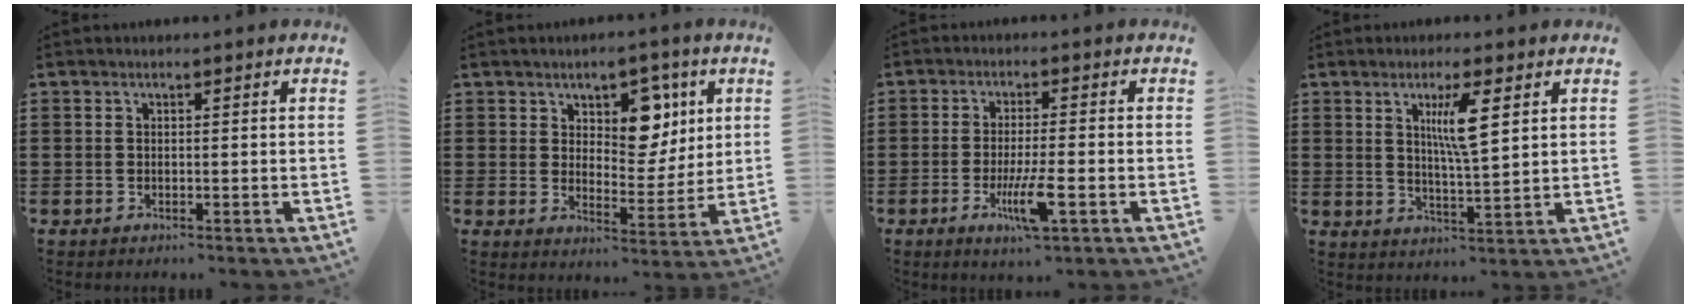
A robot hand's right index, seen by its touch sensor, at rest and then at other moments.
{"total": 7.4, "force": [4.0, 4.8, 3.9], "torque": [-0.070, -0.006, 0.065]}
{"total": 6.7, "force": [-2.6, 1.0, 6.1], "torque": [-0.123, -0.017, -0.048]}
{"total": 6.0, "force": [2.5, 1.0, 5.4], "torque": [-0.097, -0.005, 0.037]}